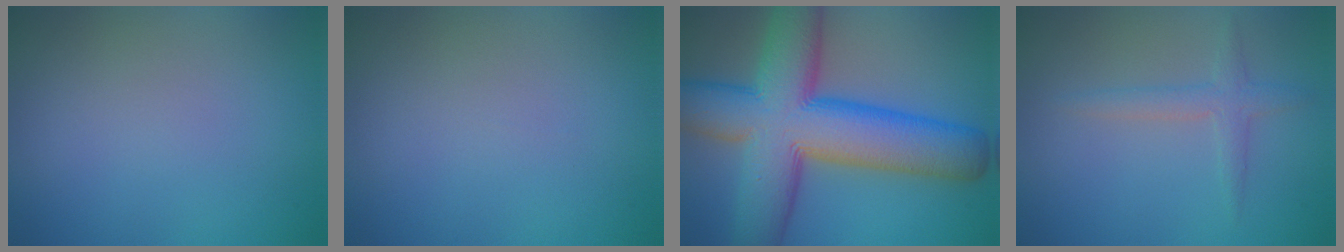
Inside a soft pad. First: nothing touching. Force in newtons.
{"total": 0.0}
{"total": 14.7, "press": 14.7, "slide": 0.4}
{"total": 2.0, "press": 2.0, "slide": 0.1}